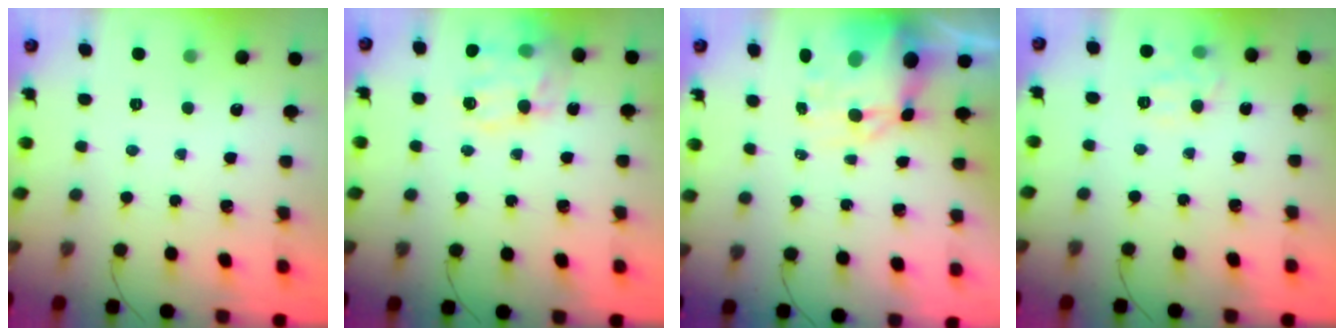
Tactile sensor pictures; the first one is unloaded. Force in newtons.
{"total": 18.2, "press": 17.9, "slide": 3.1}
{"total": 11.8, "press": 11.4, "slide": 3.3}
{"total": 8.9, "press": 8.8, "slide": 1.2}